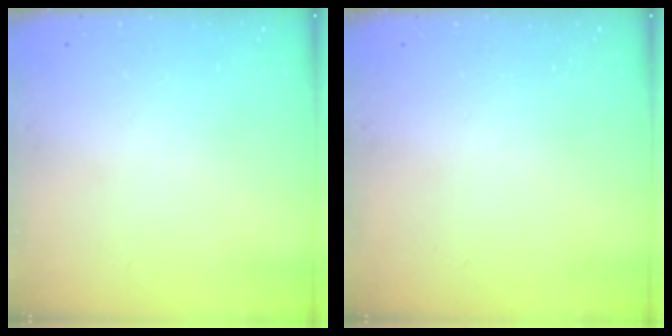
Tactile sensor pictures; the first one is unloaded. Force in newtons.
{"total": 0.0}